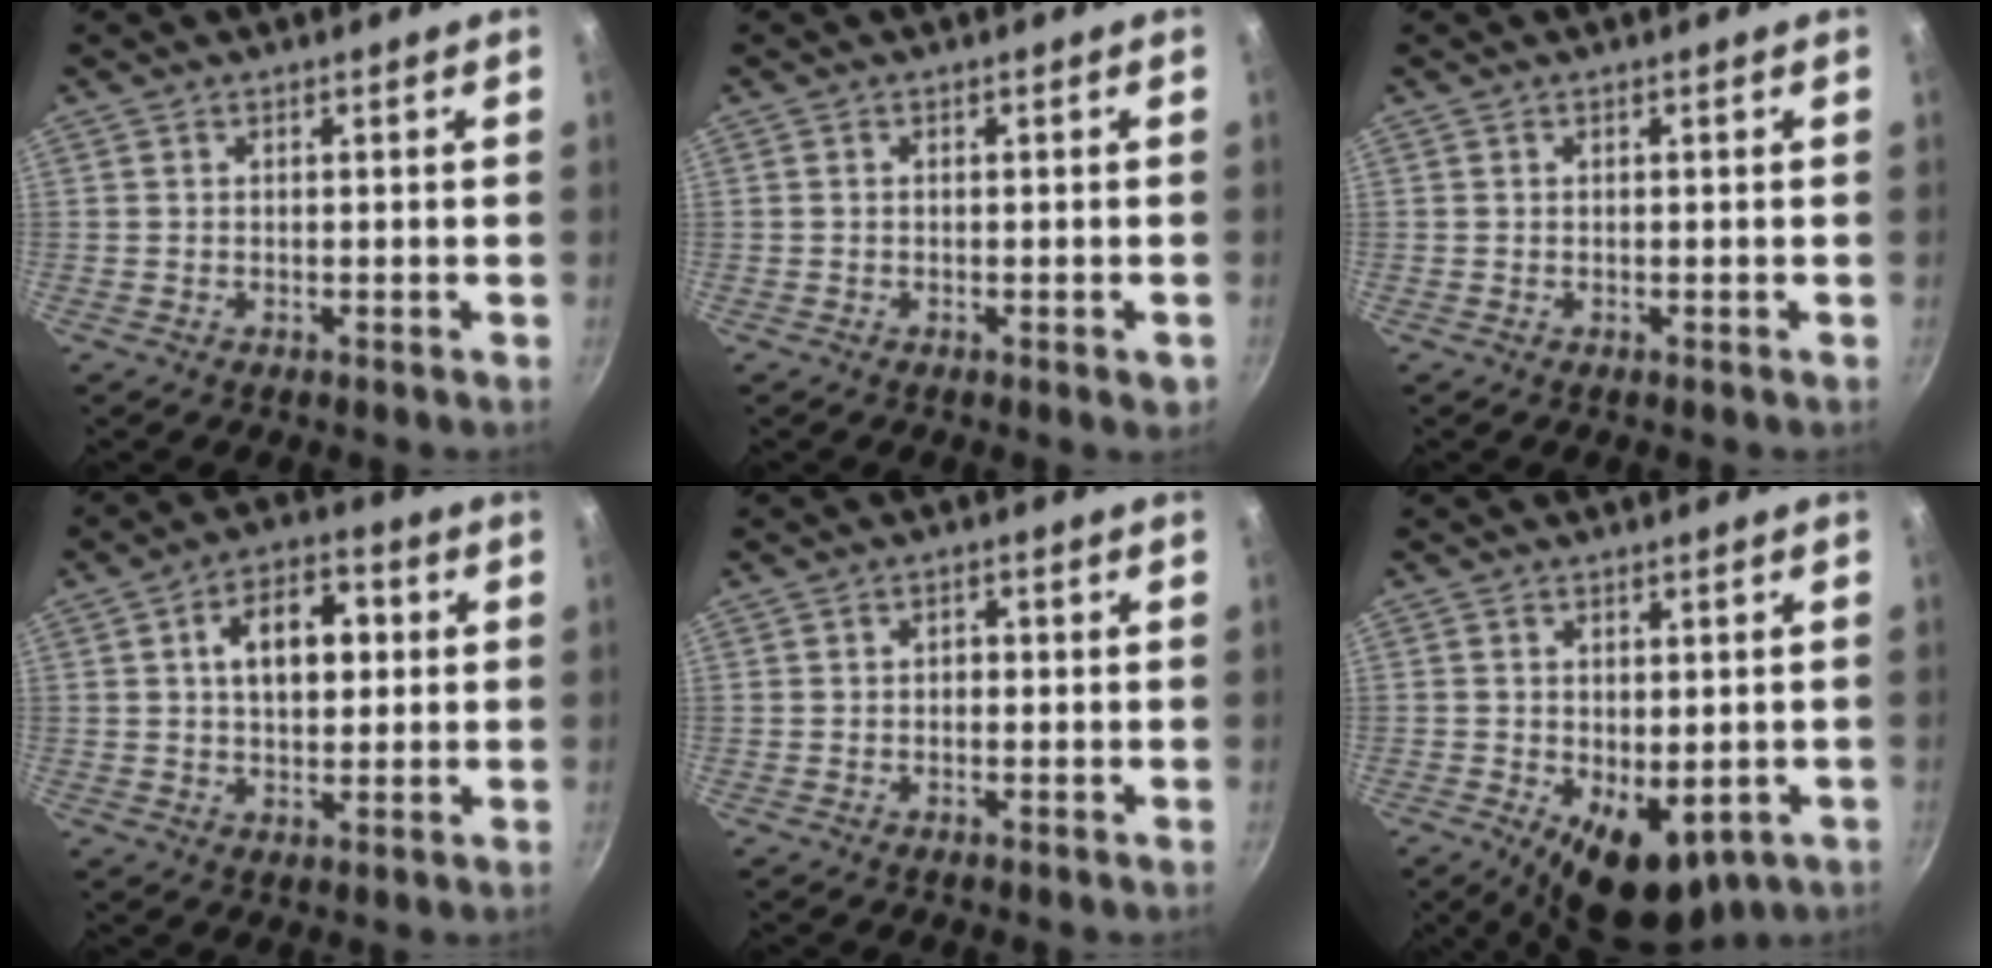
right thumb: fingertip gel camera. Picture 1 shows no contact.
{"total": 1.8, "force": [-0.7, 0.7, 1.5], "torque": [-0.022, 0.000, -0.011]}
{"total": 0.0}
{"total": 10.7, "force": [1.8, 6.6, 8.2], "torque": [-0.096, 0.013, 0.022]}
{"total": 1.4, "force": [-0.2, 1.0, 0.9], "torque": [-0.012, 0.005, -0.005]}
{"total": 10.5, "force": [-3.3, 6.0, 7.9], "torque": [-0.087, -0.010, -0.029]}